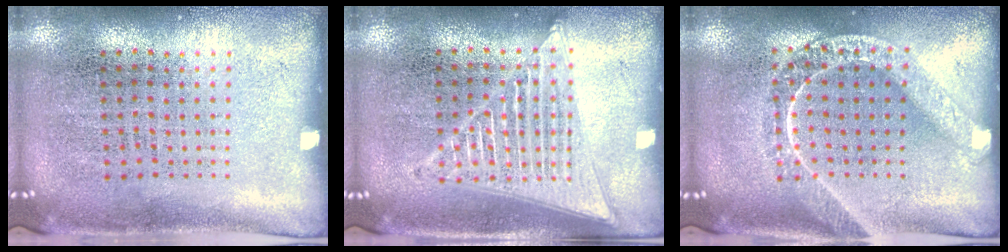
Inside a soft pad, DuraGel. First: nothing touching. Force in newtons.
{"total": 1.9, "press": 1.9, "slide": 0.1}
{"total": 1.6, "press": 1.5, "slide": 0.4}